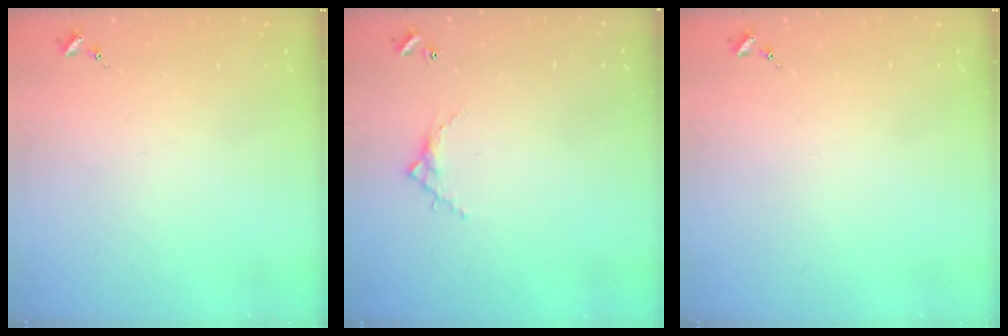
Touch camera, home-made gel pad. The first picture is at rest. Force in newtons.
{"total": 5.2, "press": 5.2, "slide": 0.2}
{"total": 0.0}